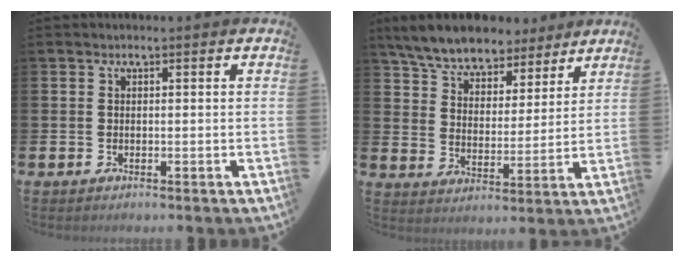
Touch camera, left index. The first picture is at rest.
{"total": 7.4, "force": [7.0, 2.2, 1.3], "torque": [-0.069, -0.040, 0.125]}